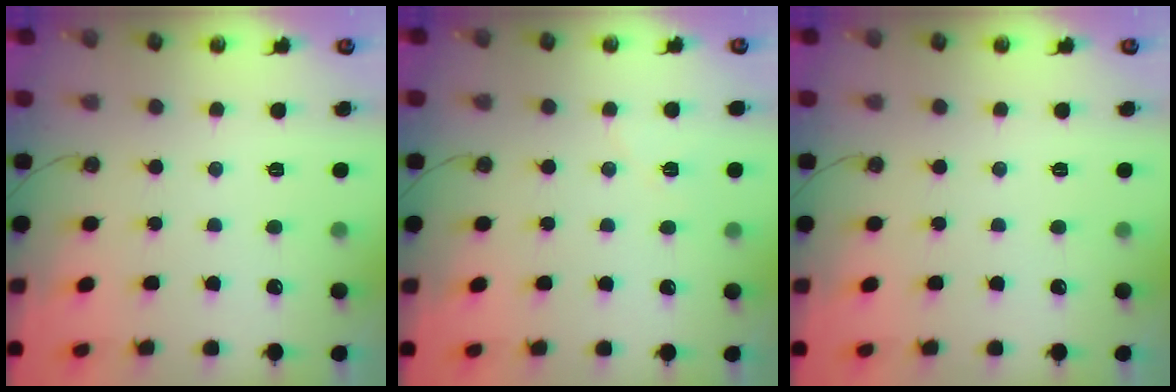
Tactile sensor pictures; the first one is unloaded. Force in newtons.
{"total": 6.3, "press": 5.7, "slide": 2.8}
{"total": 0.0}